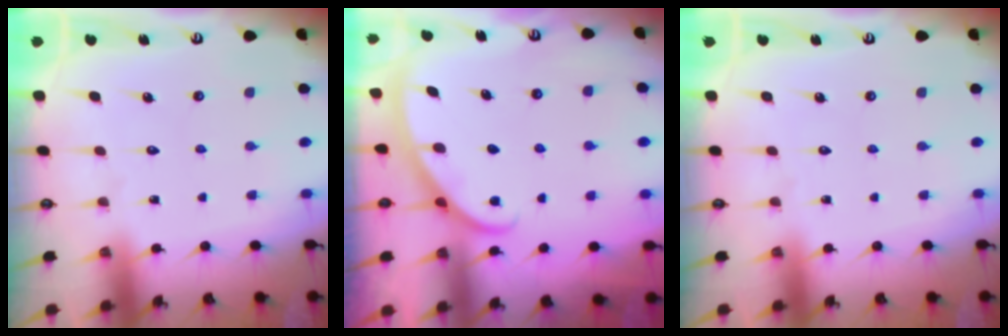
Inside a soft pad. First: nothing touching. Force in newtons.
{"total": 3.8, "press": 3.8, "slide": 0.4}
{"total": 0.0}